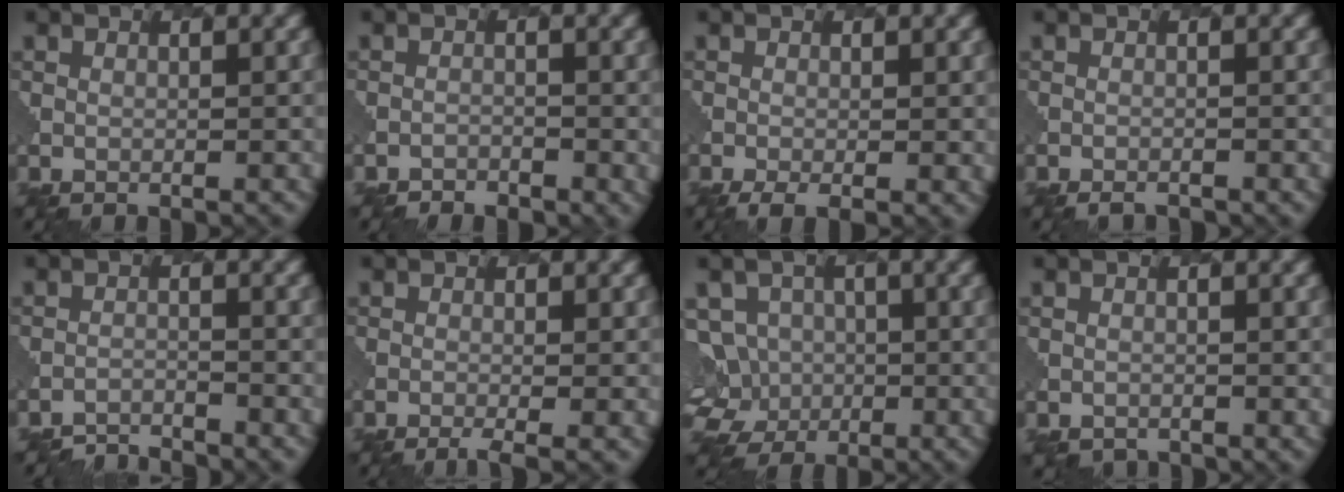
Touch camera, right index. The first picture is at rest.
{"total": 1.5, "force": [-1.3, 0.8, 0.1], "torque": [-0.003, 0.003, -0.022]}
{"total": 3.3, "force": [-1.2, 1.3, 2.8], "torque": [-0.045, -0.006, -0.017]}
{"total": 1.6, "force": [-1.5, 0.6, 0.4], "torque": [-0.003, 0.002, -0.018]}
{"total": 2.7, "force": [-2.7, 0.2, -0.4], "torque": [0.007, -0.005, -0.050]}
{"total": 2.9, "force": [-1.2, 0.9, 2.5], "torque": [-0.033, 0.001, -0.019]}
{"total": 6.5, "force": [-0.6, 6.1, 2.0], "torque": [-0.041, 0.016, -0.032]}
{"total": 1.8, "force": [-1.4, 1.2, 0.0], "torque": [-0.002, -0.003, -0.014]}